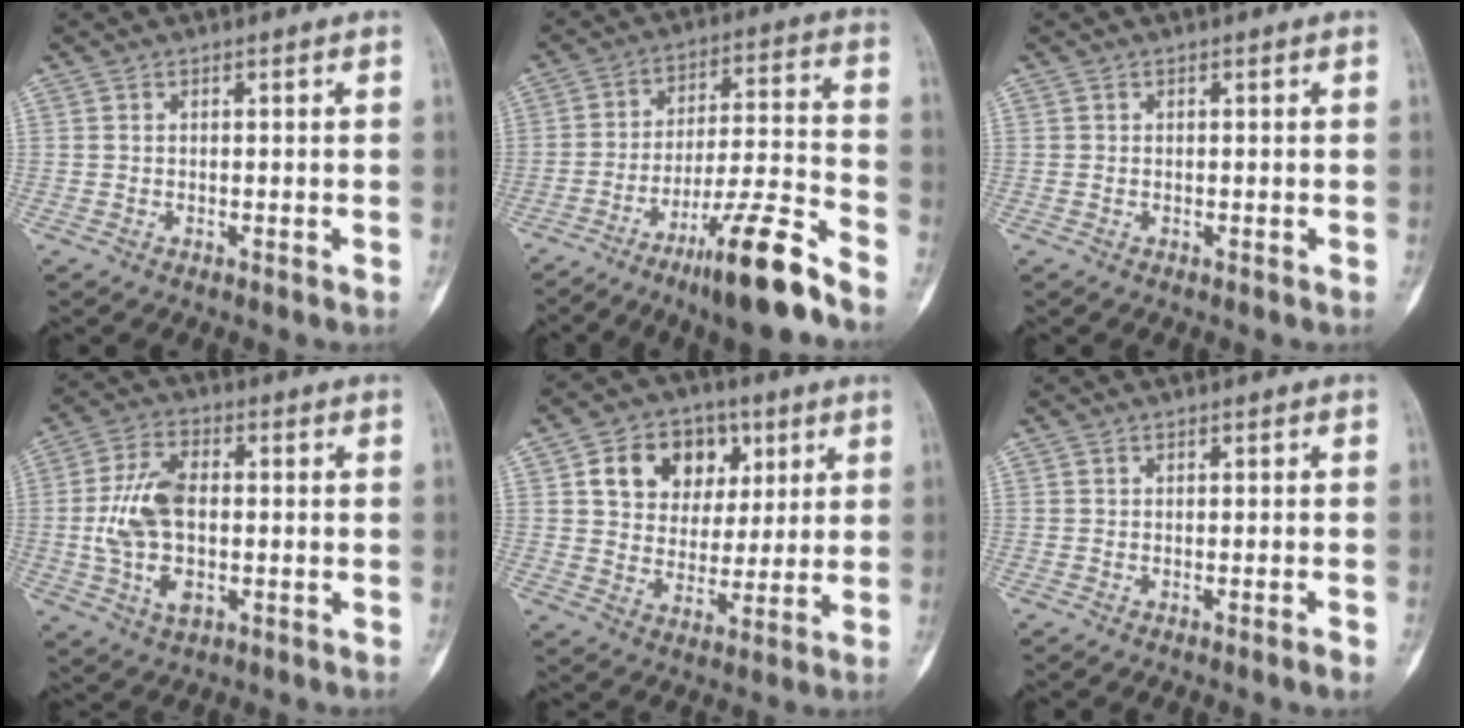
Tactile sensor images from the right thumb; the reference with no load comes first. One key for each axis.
{"total": 15.3, "fx": -10.6, "fy": 1.4, "fz": 10.9, "tx": -0.183, "ty": 0.071, "tz": -0.175}
{"total": 0.0}
{"total": 12.2, "fx": -0.6, "fy": 6.9, "fz": 10.1, "tx": -0.197, "ty": 0.009, "tz": -0.010}
{"total": 13.1, "fx": 4.9, "fy": 10.0, "fz": 6.8, "tx": -0.063, "ty": -0.009, "tz": 0.082}
{"total": 1.3, "fx": -0.9, "fy": -0.2, "fz": 0.9, "tx": -0.016, "ty": 0.000, "tz": -0.014}